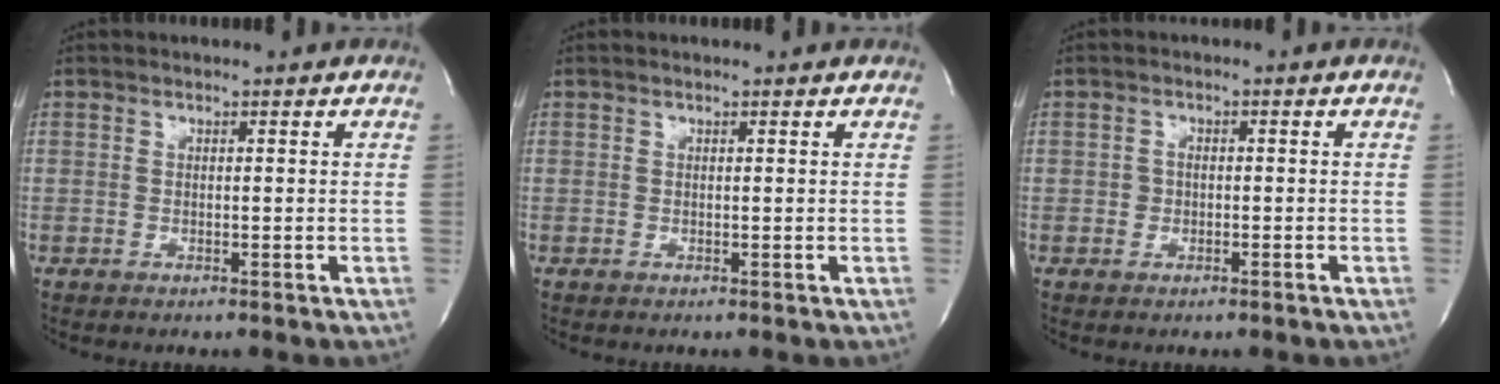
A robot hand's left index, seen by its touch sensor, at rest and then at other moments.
{"total": 0.0}
{"total": 1.2, "force": [-0.5, 1.0, 0.4], "torque": [-0.005, 0.005, -0.006]}